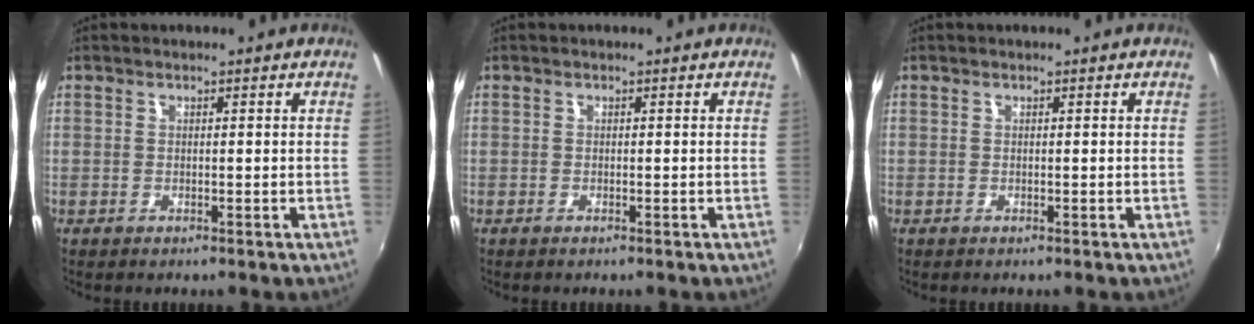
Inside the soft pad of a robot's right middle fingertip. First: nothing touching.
{"total": 0.0}
{"total": 0.0}